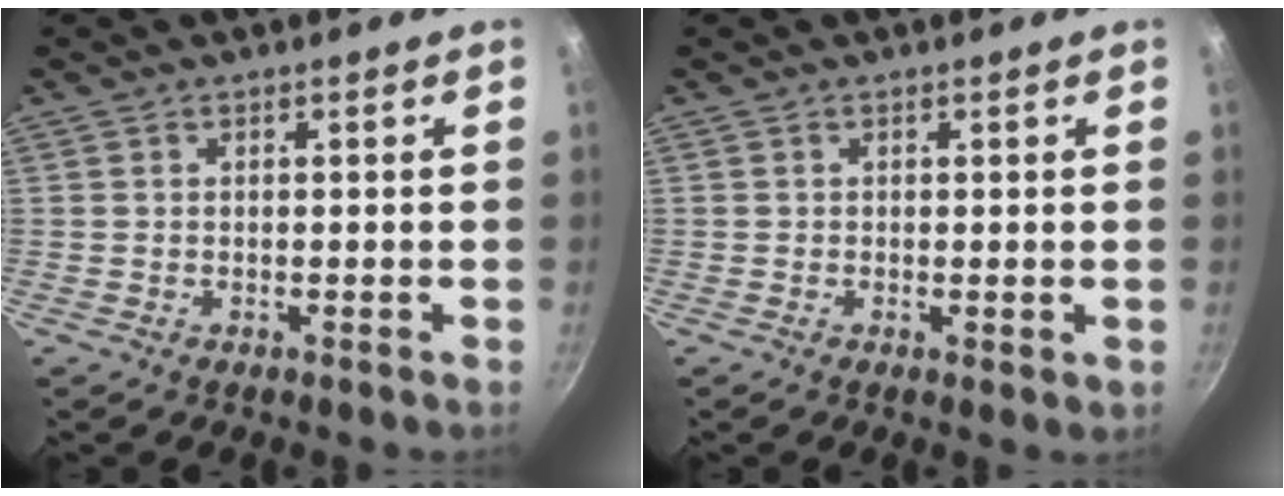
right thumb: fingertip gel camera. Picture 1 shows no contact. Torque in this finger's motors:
{"motor_torque": [-0.26, 0.23, -0.34, 0.10, 0.00]}